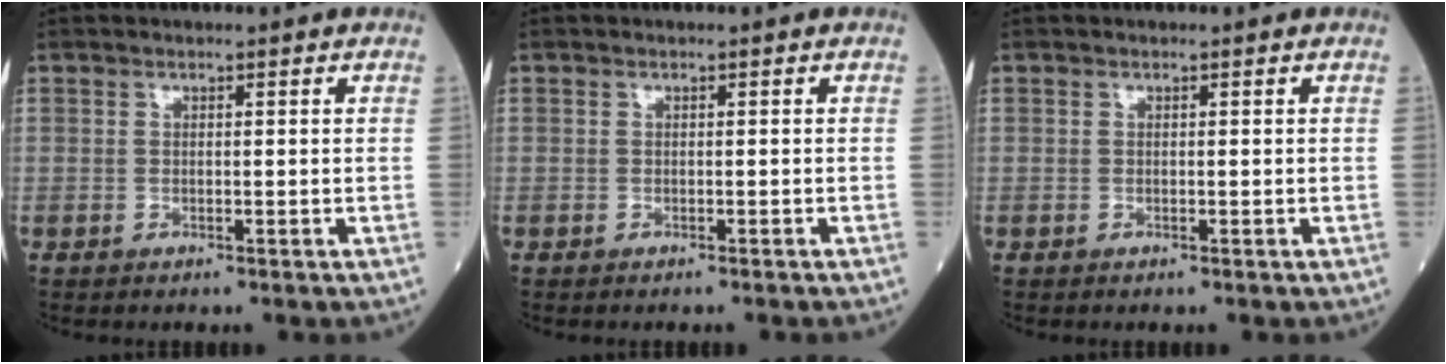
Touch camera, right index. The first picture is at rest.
{"total": 0.7, "force": [-0.6, 0.0, 0.2], "torque": [-0.001, 0.000, -0.012]}
{"total": 0.0}